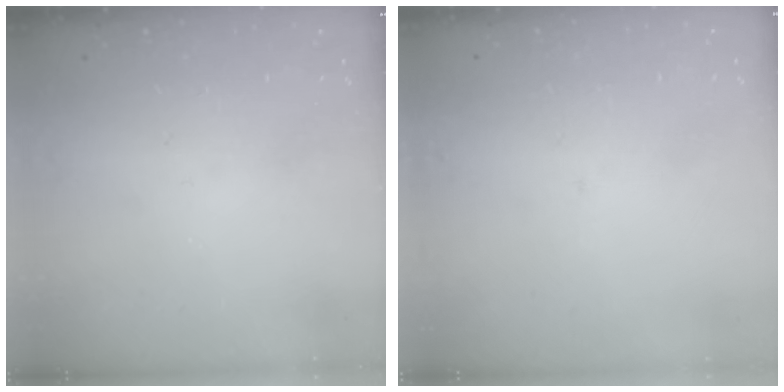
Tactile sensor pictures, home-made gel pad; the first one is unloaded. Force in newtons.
{"total": 2.0, "press": 2.0, "slide": 0.1}